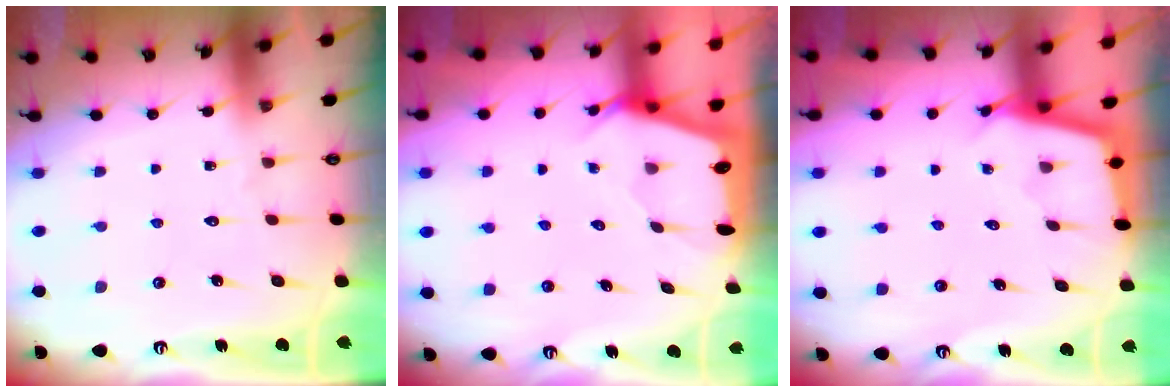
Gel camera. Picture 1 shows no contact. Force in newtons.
{"total": 2.3, "press": 2.3, "slide": 0.3}
{"total": 2.3, "press": 2.3, "slide": 0.2}